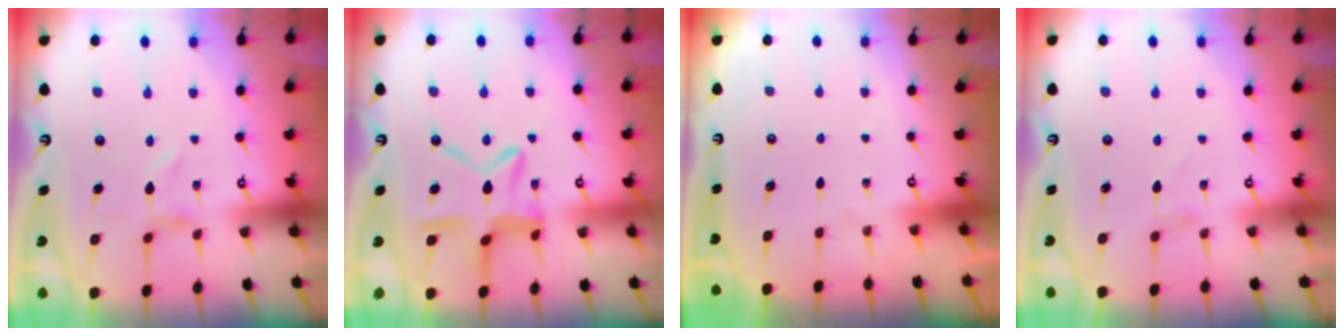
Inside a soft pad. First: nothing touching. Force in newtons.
{"total": 13.5, "press": 13.4, "slide": 1.2}
{"total": 0.0}
{"total": 0.0}